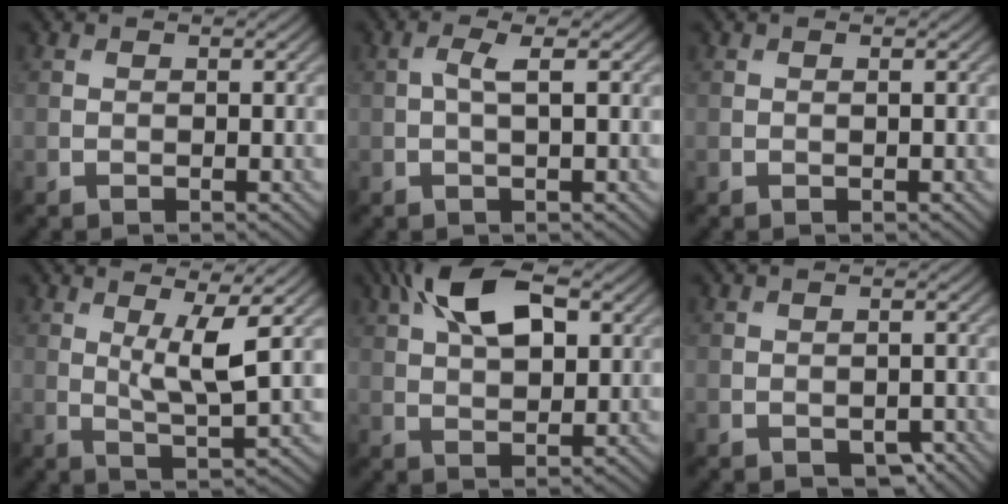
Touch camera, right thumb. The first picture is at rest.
{"total": 1.9, "force": [0.3, 0.2, 1.8], "torque": [-0.039, 0.007, 0.002]}
{"total": 0.0}
{"total": 6.2, "force": [1.8, 0.9, 5.9], "torque": [-0.115, -0.001, 0.037]}
{"total": 10.3, "force": [4.2, 4.9, 8.1], "torque": [-0.160, 0.022, 0.073]}
{"total": 1.9, "force": [-1.1, 1.1, 1.1], "torque": [-0.019, -0.008, -0.013]}